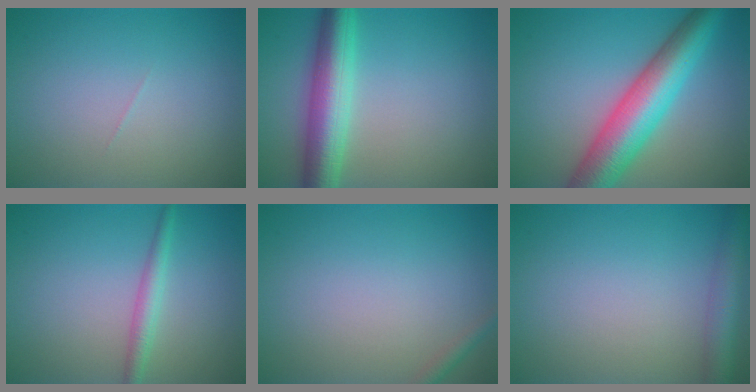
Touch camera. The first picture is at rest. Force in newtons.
{"total": 6.5, "press": 6.5, "slide": 0.0}
{"total": 9.0, "press": 9.0, "slide": 0.2}
{"total": 2.1, "press": 2.1, "slide": 0.0}
{"total": 1.0, "press": 1.0, "slide": 0.0}
{"total": 3.7, "press": 3.7, "slide": 0.2}